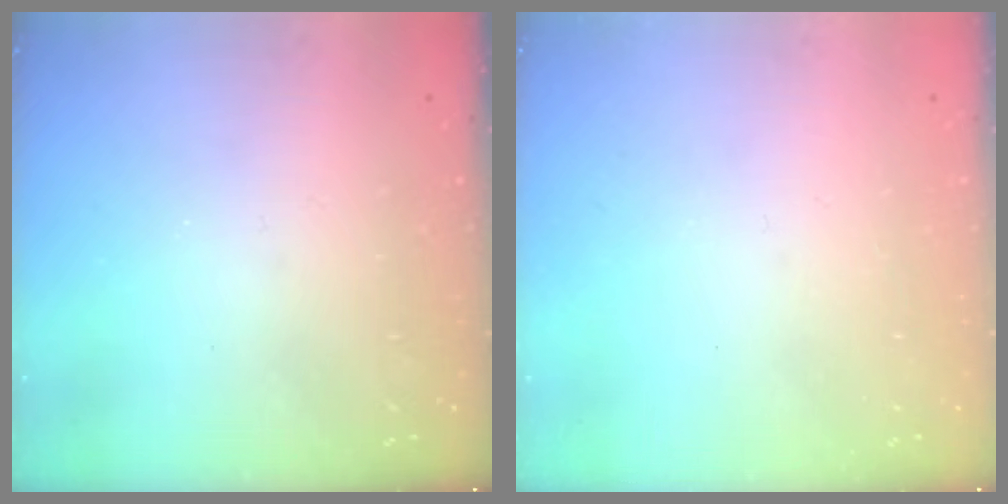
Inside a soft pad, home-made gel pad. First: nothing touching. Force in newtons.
{"total": 0.0}